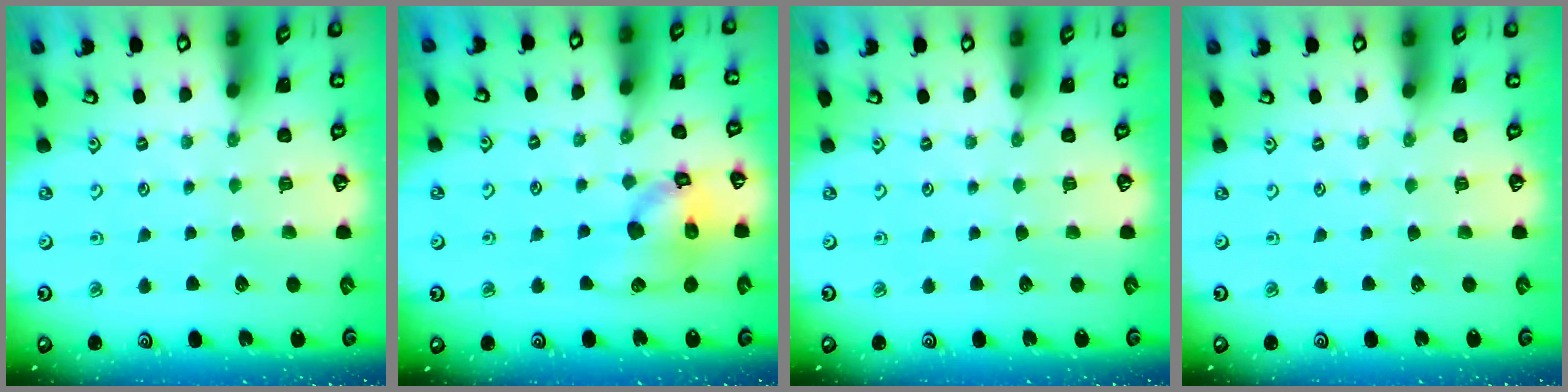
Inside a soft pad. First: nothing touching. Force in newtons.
{"total": 13.2, "press": 13.1, "slide": 1.9}
{"total": 0.0}
{"total": 0.0}